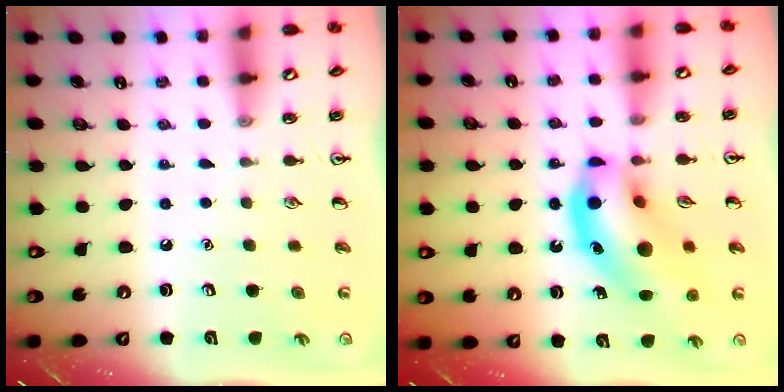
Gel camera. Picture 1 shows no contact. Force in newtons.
{"total": 16.6, "press": 16.3, "slide": 3.2}